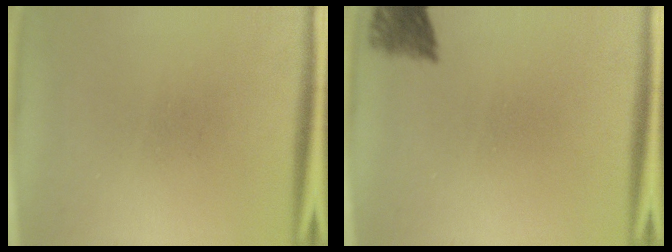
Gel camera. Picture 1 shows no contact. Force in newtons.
{"total": 4.0}